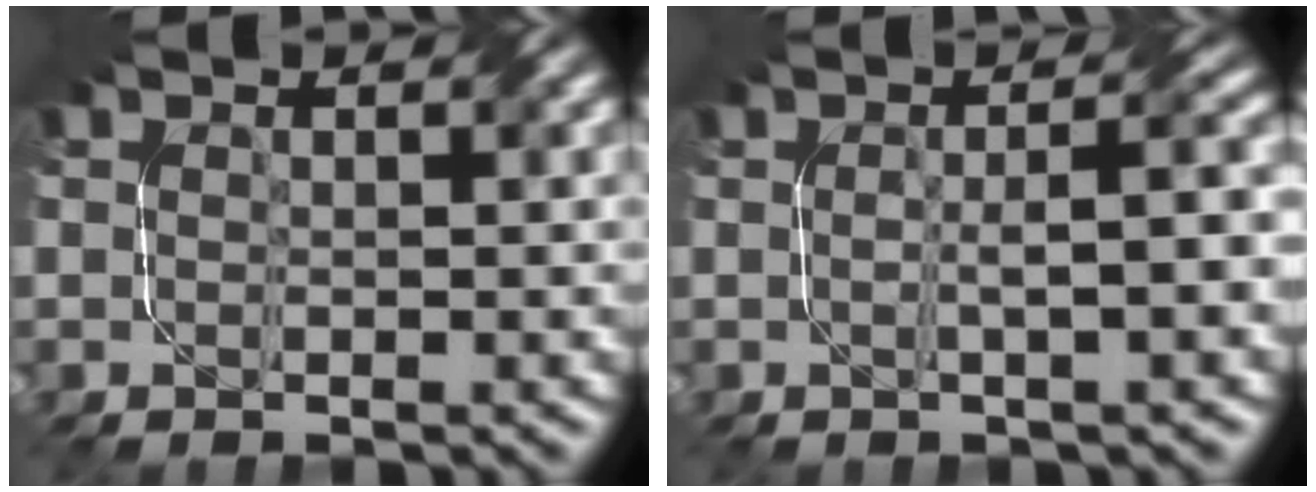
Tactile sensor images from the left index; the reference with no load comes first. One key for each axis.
{"total": 3.2, "fx": -0.2, "fy": 0.6, "fz": 3.1, "tx": -0.047, "ty": 0.008, "tz": -0.002}